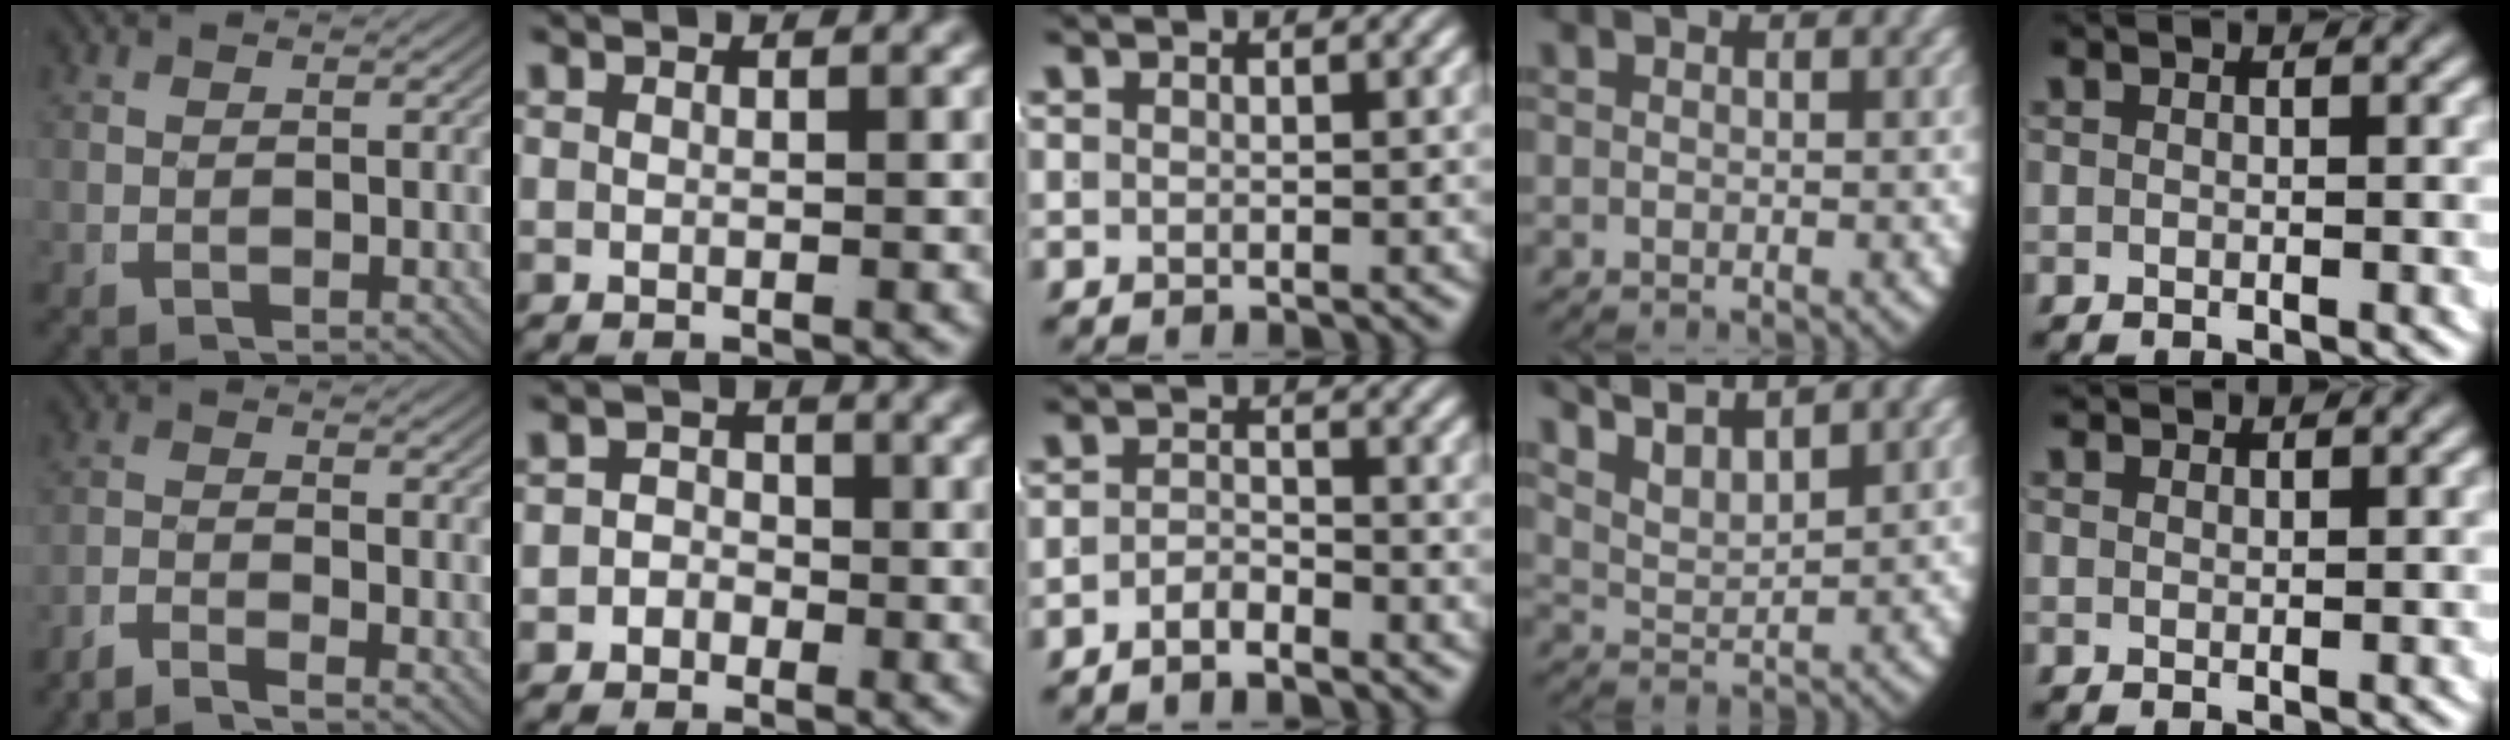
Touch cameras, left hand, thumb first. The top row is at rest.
{"thumb": {"total": 2.5, "force": [-2.2, 0.5, 1.1], "torque": [-0.023, -0.006, -0.045]}, "index": {"total": 2.9, "force": [-1.3, 2.5, 0.5], "torque": [0.001, -0.008, -0.027]}, "middle": {"total": 2.2, "force": [-2.1, 0.1, 0.5], "torque": [-0.001, -0.006, -0.038]}, "ring": {"total": 6.9, "force": [4.4, 4.2, 3.2], "torque": [-0.086, 0.005, 0.065]}, "little": {"total": 1.5, "force": [1.4, -0.3, 0.1], "torque": [0.004, -0.002, 0.028]}}